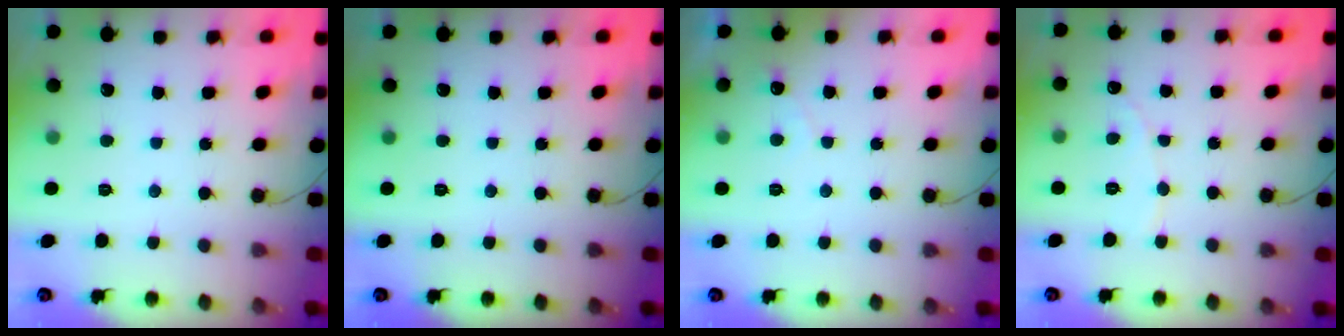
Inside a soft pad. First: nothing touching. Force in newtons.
{"total": 0.0}
{"total": 3.0, "press": 3.0, "slide": 0.1}
{"total": 2.5, "press": 2.5, "slide": 0.1}